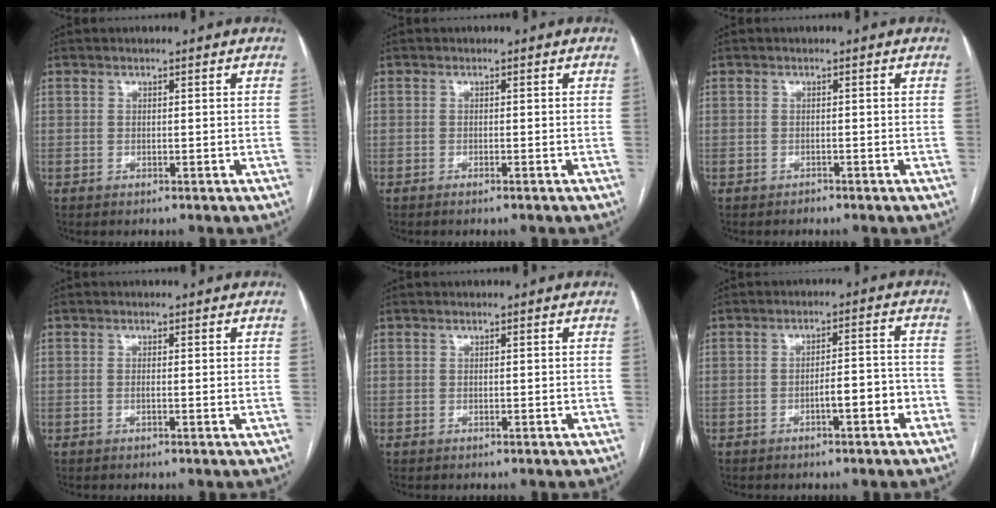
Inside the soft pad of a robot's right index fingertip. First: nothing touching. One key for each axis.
{"total": 0.8, "fx": -0.6, "fy": -0.1, "fz": 0.5, "tx": -0.012, "ty": -0.001, "tz": -0.010}
{"total": 0.6, "fx": -0.5, "fy": 0.2, "fz": 0.0, "tx": -0.001, "ty": 0.000, "tz": -0.011}
{"total": 0.9, "fx": -0.1, "fy": 0.1, "fz": 0.9, "tx": -0.017, "ty": -0.001, "tz": -0.002}
{"total": 0.0}
{"total": 5.1, "fx": -2.5, "fy": 1.1, "fz": 4.3, "tx": -0.061, "ty": 0.022, "tz": -0.032}